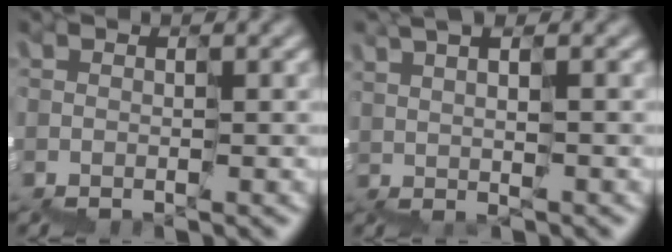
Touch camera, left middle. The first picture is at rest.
{"total": 2.6, "force": [1.7, -0.8, 1.8], "torque": [-0.023, 0.001, 0.041]}